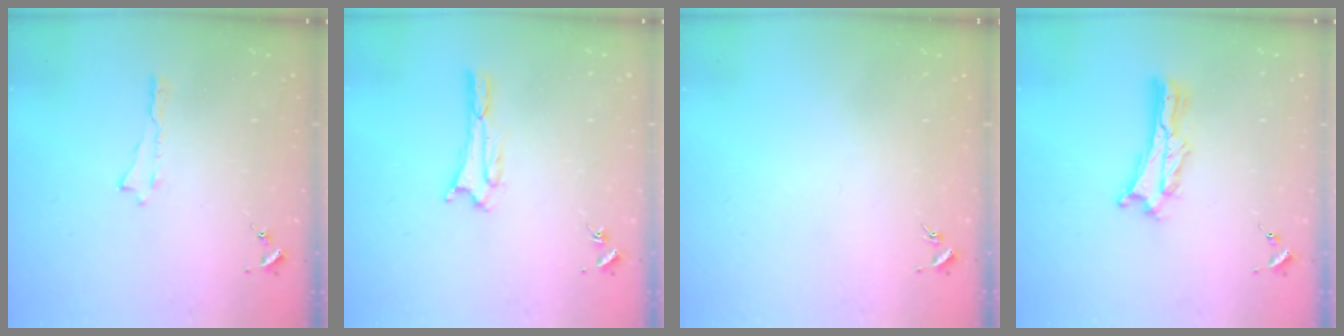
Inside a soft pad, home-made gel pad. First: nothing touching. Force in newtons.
{"total": 1.9, "press": 1.9, "slide": 0.2}
{"total": 0.0}
{"total": 2.6, "press": 2.6, "slide": 0.3}